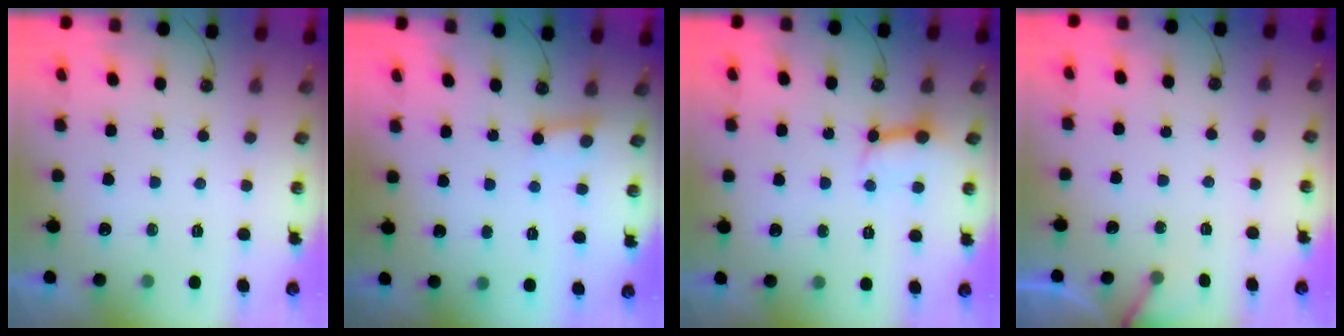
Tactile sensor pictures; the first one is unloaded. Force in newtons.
{"total": 2.6, "press": 2.5, "slide": 0.8}
{"total": 7.8, "press": 7.7, "slide": 0.9}
{"total": 3.3, "press": 3.3, "slide": 0.3}